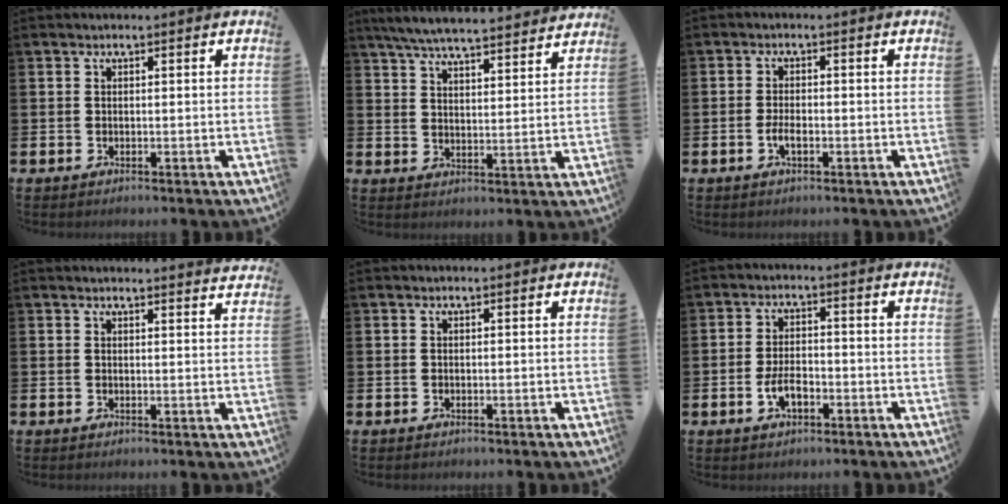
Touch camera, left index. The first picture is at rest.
{"total": 6.8, "force": [6.6, 0.4, 1.7], "torque": [-0.048, -0.042, 0.117]}
{"total": 2.1, "force": [-0.8, 0.9, 1.8], "torque": [-0.026, -0.002, -0.016]}
{"total": 2.1, "force": [2.1, -0.1, -0.1], "torque": [0.012, -0.018, 0.035]}
{"total": 0.0}
{"total": 3.7, "force": [-1.4, 1.9, 2.9], "torque": [-0.044, 0.002, -0.027]}